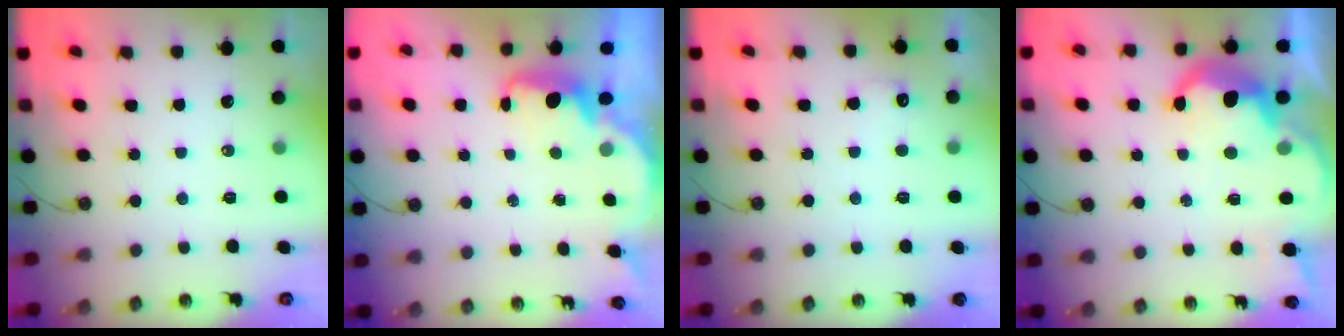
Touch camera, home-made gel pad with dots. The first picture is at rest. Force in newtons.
{"total": 2.4, "press": 2.3, "slide": 0.6}
{"total": 5.9, "press": 5.9, "slide": 0.4}
{"total": 11.3, "press": 11.2, "slide": 1.0}